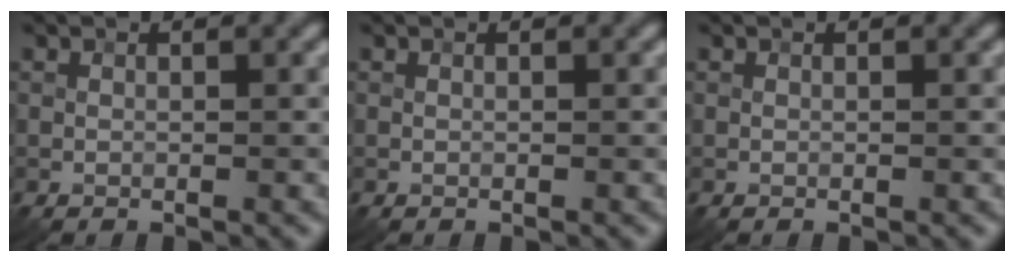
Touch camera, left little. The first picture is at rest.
{"total": 0.0}
{"total": 0.0}